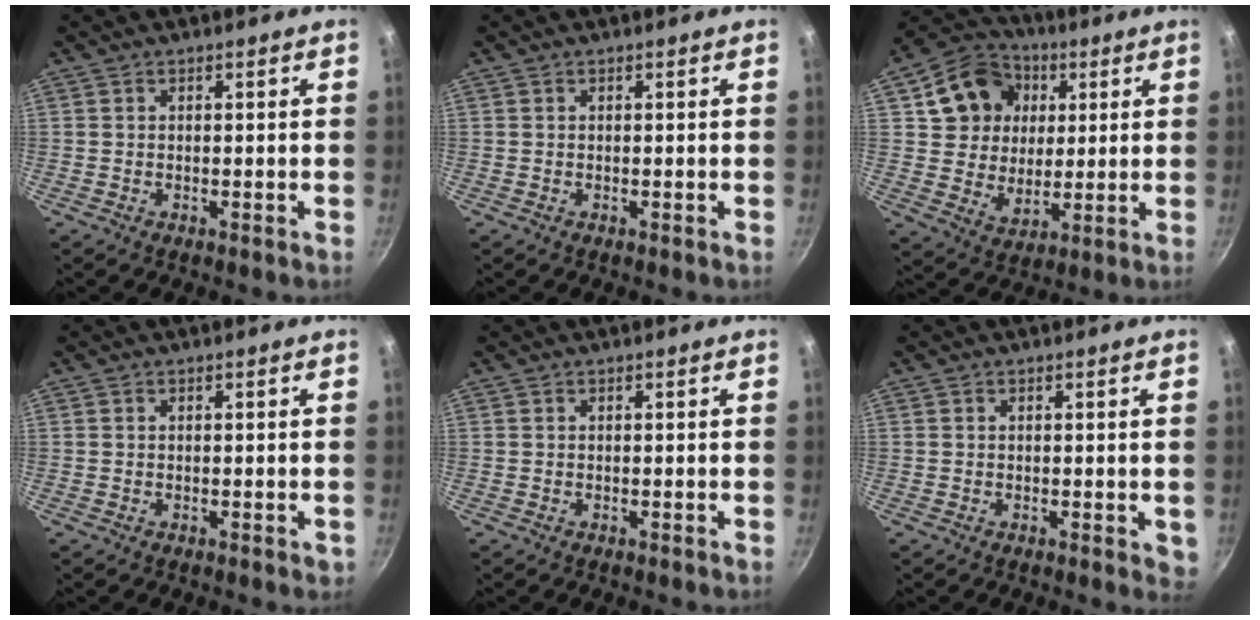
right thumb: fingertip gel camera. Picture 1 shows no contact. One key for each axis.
{"total": 0.0}
{"total": 15.1, "fx": 4.4, "fy": 12.7, "fz": 7.0, "tx": -0.094, "ty": 0.006, "tz": 0.074}
{"total": 0.9, "fx": -0.1, "fy": 0.6, "fz": 0.7, "tx": -0.005, "ty": 0.001, "tz": 0.000}
{"total": 0.0}
{"total": 2.2, "fx": 0.1, "fy": 1.3, "fz": 1.8, "tx": -0.016, "ty": -0.002, "tz": 0.001}